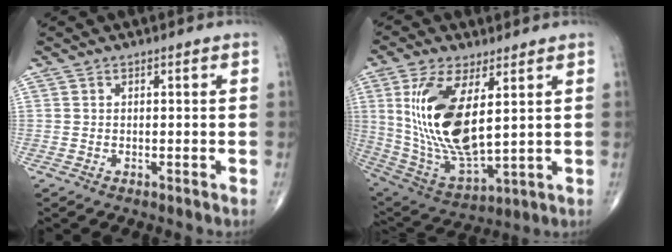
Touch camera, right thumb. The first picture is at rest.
{"total": 18.8, "force": [4.3, 8.0, 16.5], "torque": [-0.330, -0.027, 0.097]}